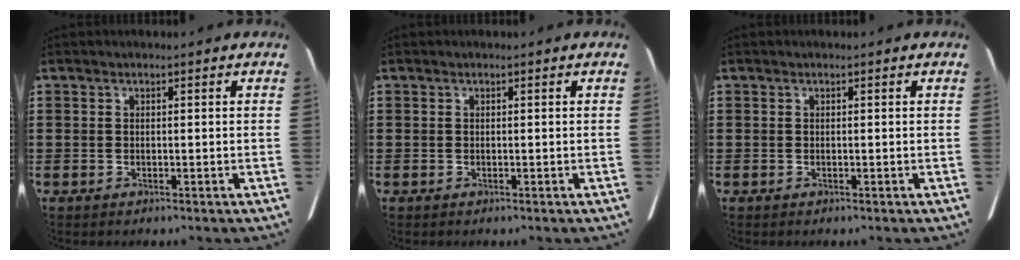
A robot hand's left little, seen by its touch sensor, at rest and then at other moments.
{"total": 0.0}
{"total": 0.0}